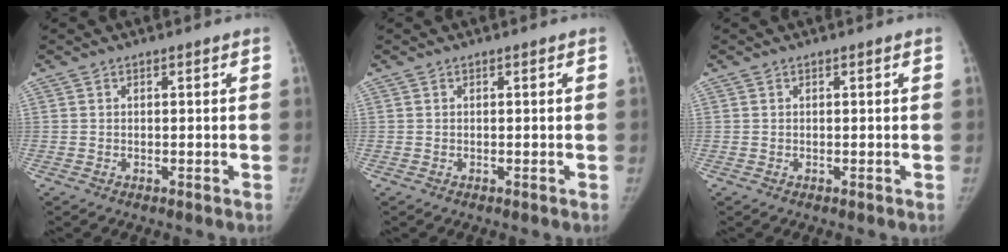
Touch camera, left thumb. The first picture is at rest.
{"total": 0.0}
{"total": 0.0}